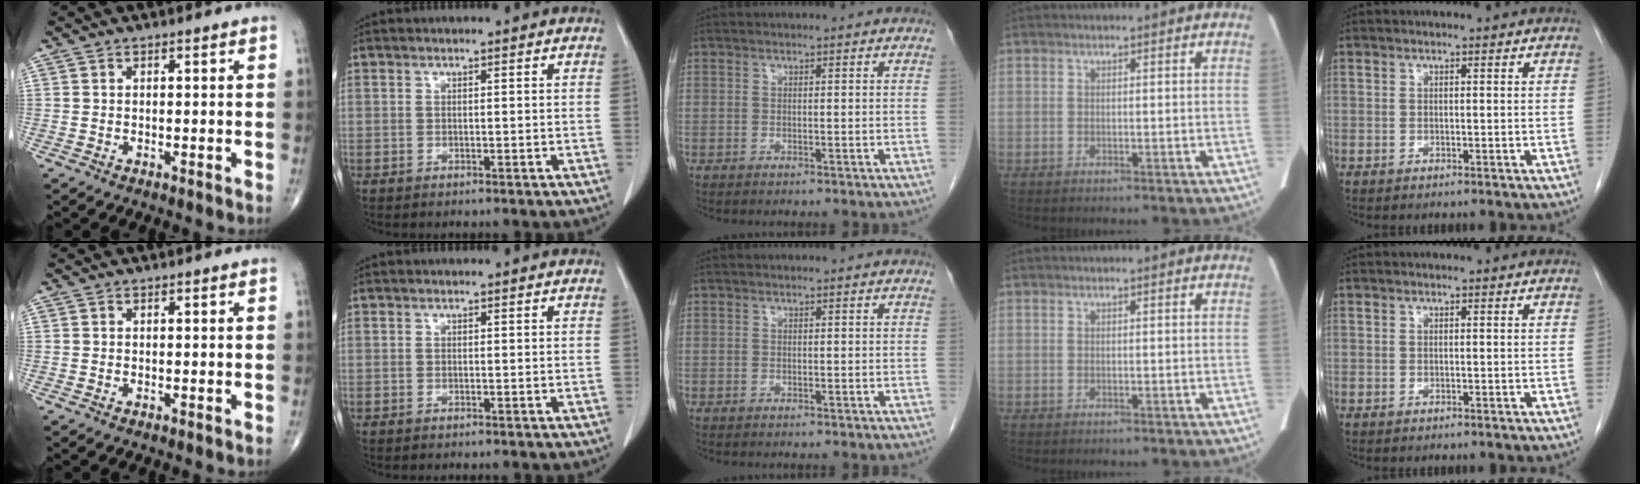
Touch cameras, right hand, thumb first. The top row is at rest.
{}